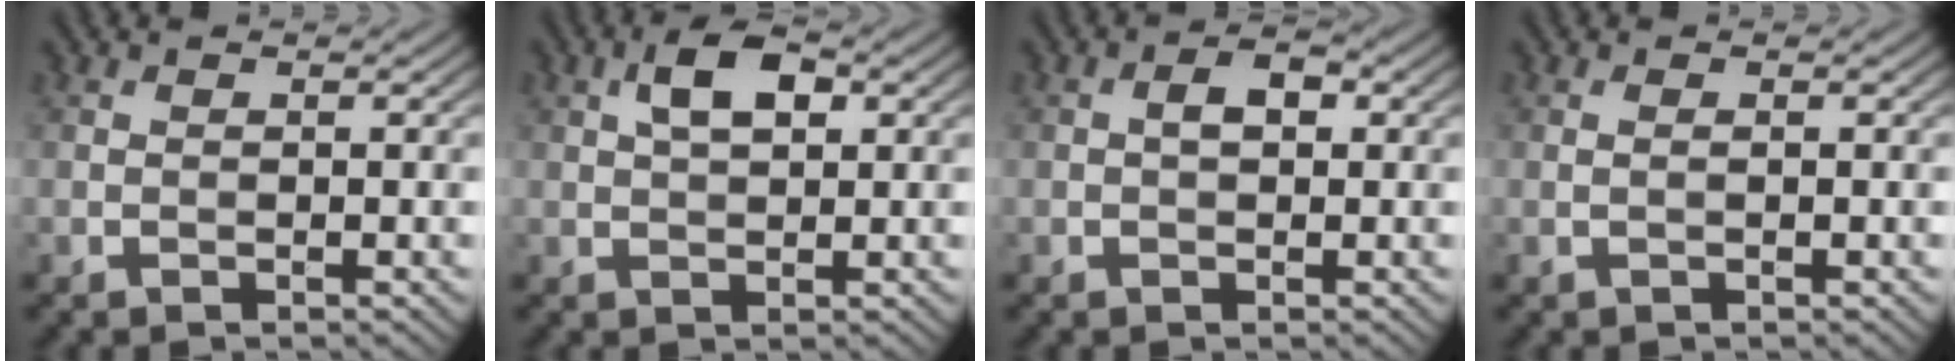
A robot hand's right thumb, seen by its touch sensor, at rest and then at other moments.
{"total": 4.5, "force": [1.5, 2.2, 3.6], "torque": [-0.073, 0.010, 0.024]}
{"total": 2.3, "force": [0.3, 1.3, 1.9], "torque": [-0.032, 0.006, 0.001]}
{"total": 0.5, "force": [0.0, -0.1, 0.5], "torque": [-0.012, 0.002, -0.001]}